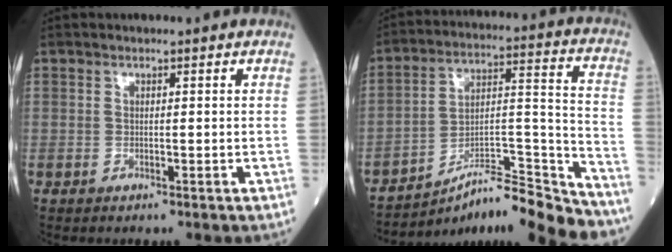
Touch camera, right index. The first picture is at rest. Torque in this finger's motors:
{"motor_torque": [-0.21, -0.33, 0.08, -0.01]}